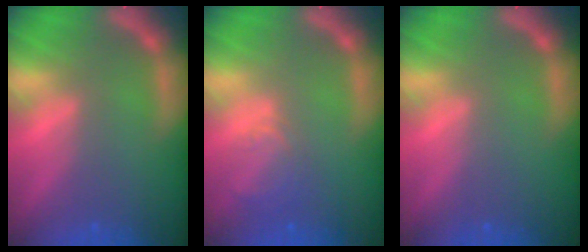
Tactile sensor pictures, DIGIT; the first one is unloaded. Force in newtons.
{"total": 2.9}
{"total": 0.0}